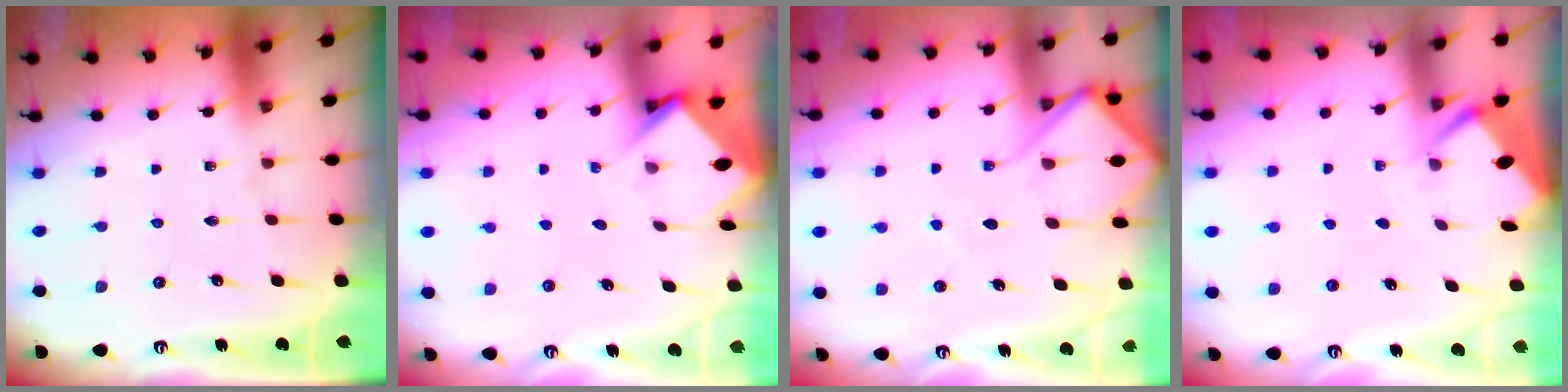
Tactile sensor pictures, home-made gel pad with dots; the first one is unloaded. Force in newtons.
{"total": 3.6, "press": 3.6, "slide": 0.2}
{"total": 8.7, "press": 8.7, "slide": 0.8}
{"total": 2.8, "press": 2.8, "slide": 0.2}